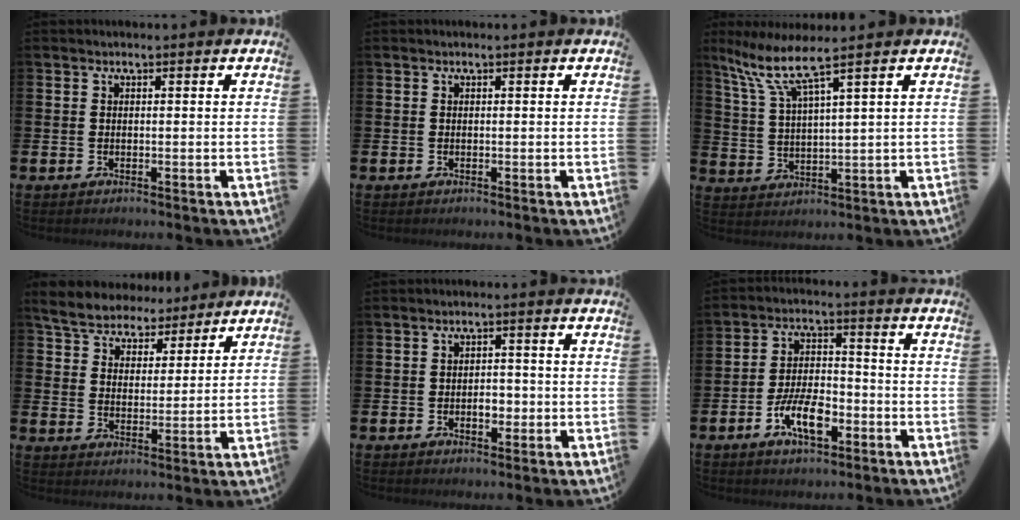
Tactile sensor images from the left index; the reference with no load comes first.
{"total": 0.0}
{"total": 7.0, "force": [5.2, 0.6, 4.6], "torque": [-0.111, -0.017, 0.087]}
{"total": 6.1, "force": [5.8, 2.0, 0.6], "torque": [-0.043, -0.029, 0.104]}
{"total": 2.3, "force": [-0.7, 1.5, 1.6], "torque": [-0.011, -0.004, -0.019]}
{"total": 7.1, "force": [-3.1, 3.2, 5.5], "torque": [-0.104, 0.003, -0.060]}